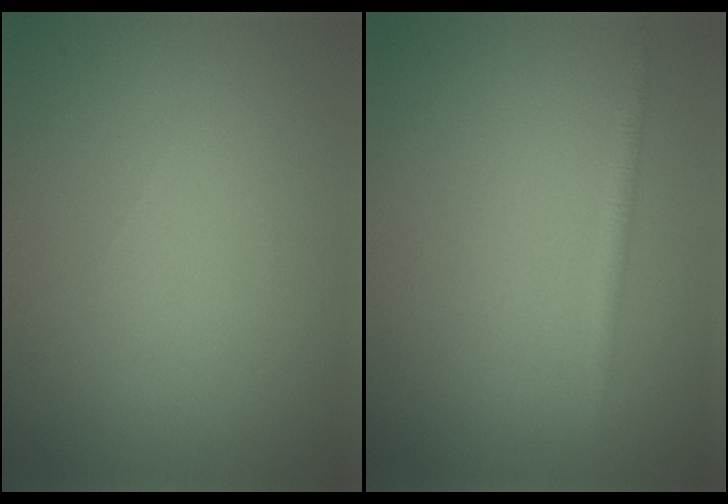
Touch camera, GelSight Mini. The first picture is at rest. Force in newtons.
{"total": 1.1, "press": 1.1, "slide": 0.1}